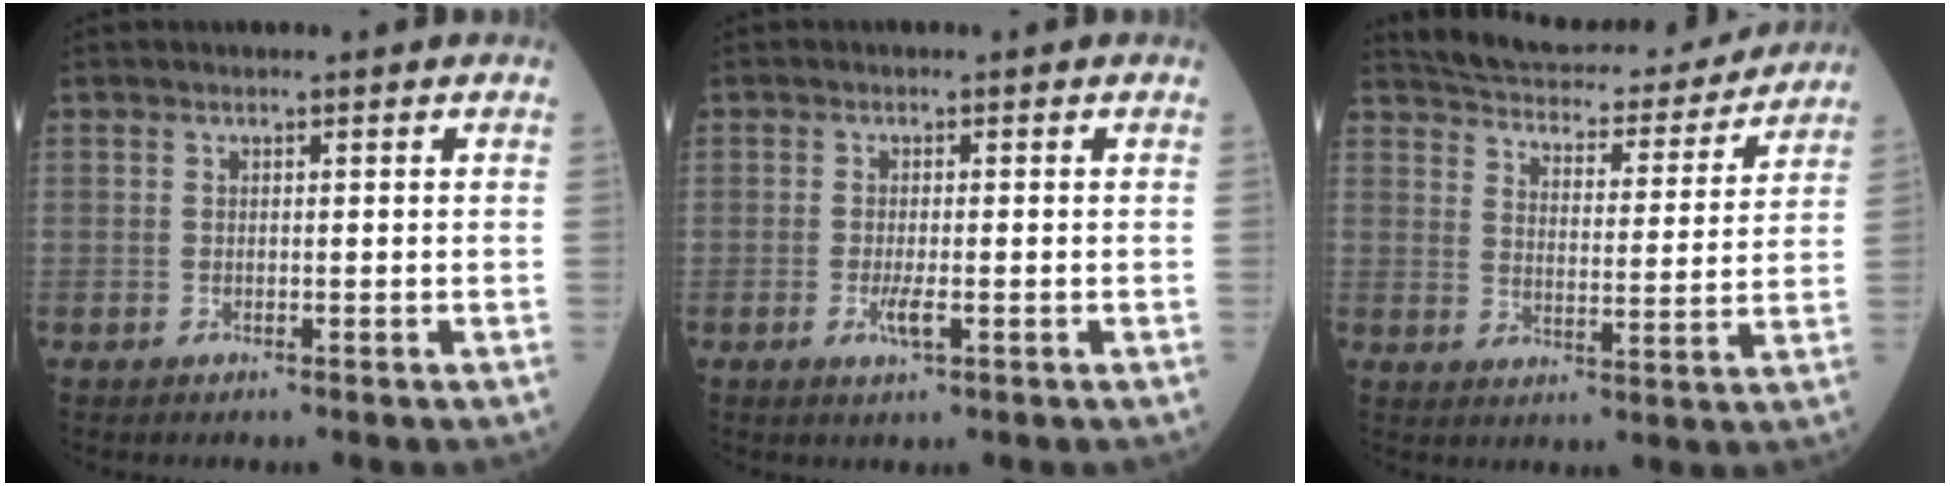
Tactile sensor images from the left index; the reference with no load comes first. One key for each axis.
{"total": 2.4, "fx": -0.8, "fy": 0.4, "fz": 2.2, "tx": -0.049, "ty": -0.005, "tz": -0.012}
{"total": 18.1, "fx": 17.1, "fy": 3.6, "fz": 4.8, "tx": -0.064, "ty": -0.009, "tz": 0.226}